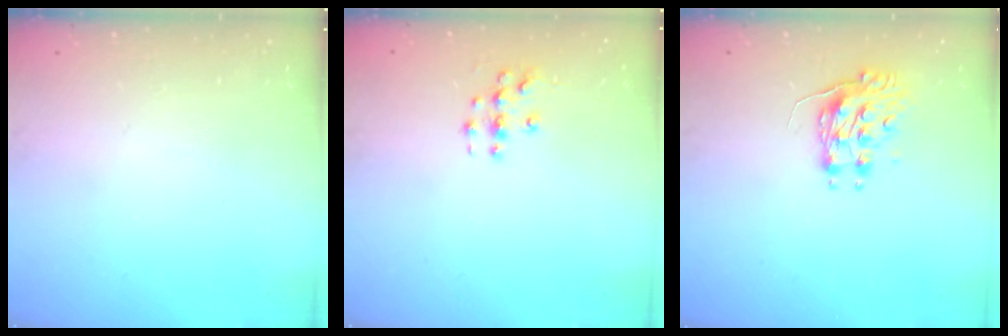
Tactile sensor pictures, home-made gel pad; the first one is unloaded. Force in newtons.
{"total": 3.5, "press": 3.4, "slide": 0.2}
{"total": 8.2, "press": 8.2, "slide": 0.3}